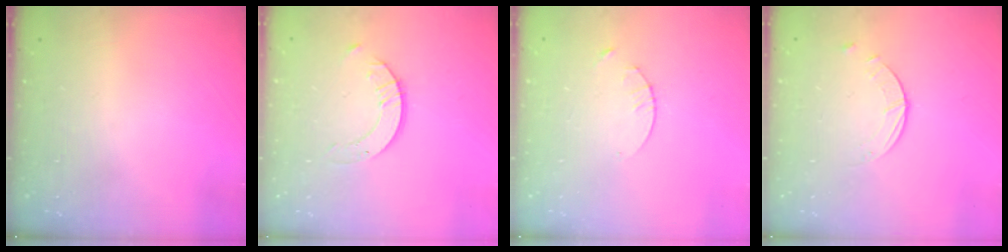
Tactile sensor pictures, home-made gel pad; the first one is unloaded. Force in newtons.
{"total": 2.0, "press": 2.0, "slide": 0.2}
{"total": 1.7, "press": 1.6, "slide": 0.2}
{"total": 0.9, "press": 0.9, "slide": 0.1}